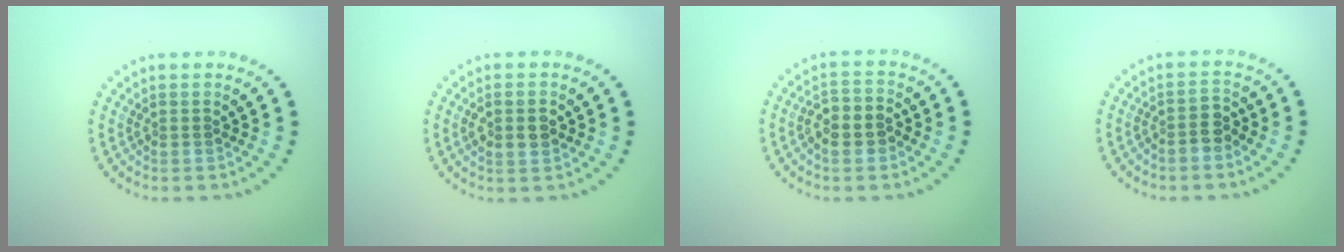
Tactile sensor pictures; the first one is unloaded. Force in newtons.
{"total": 2.1, "press": 2.0, "slide": 0.1}
{"total": 3.0, "press": 2.9, "slide": 0.9}
{"total": 2.0, "press": 1.7, "slide": 1.0}